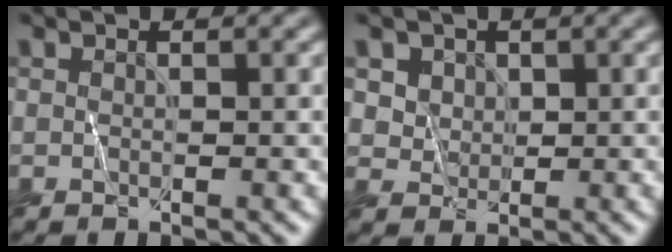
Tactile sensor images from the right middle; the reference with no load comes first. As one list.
[{"total": 4.1, "force": [2.1, 3.1, 1.7], "torque": [-0.050, 0.003, 0.041]}]